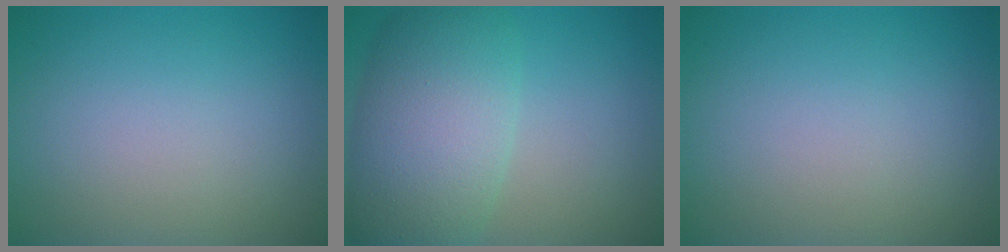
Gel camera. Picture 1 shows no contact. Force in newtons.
{"total": 8.4, "press": 8.4, "slide": 0.3}
{"total": 0.0}